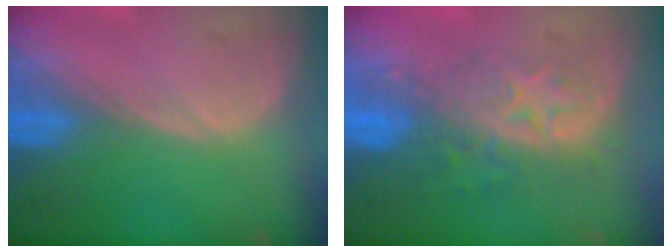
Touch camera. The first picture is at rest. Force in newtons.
{"total": 8.2, "press": 7.3, "slide": 3.8}